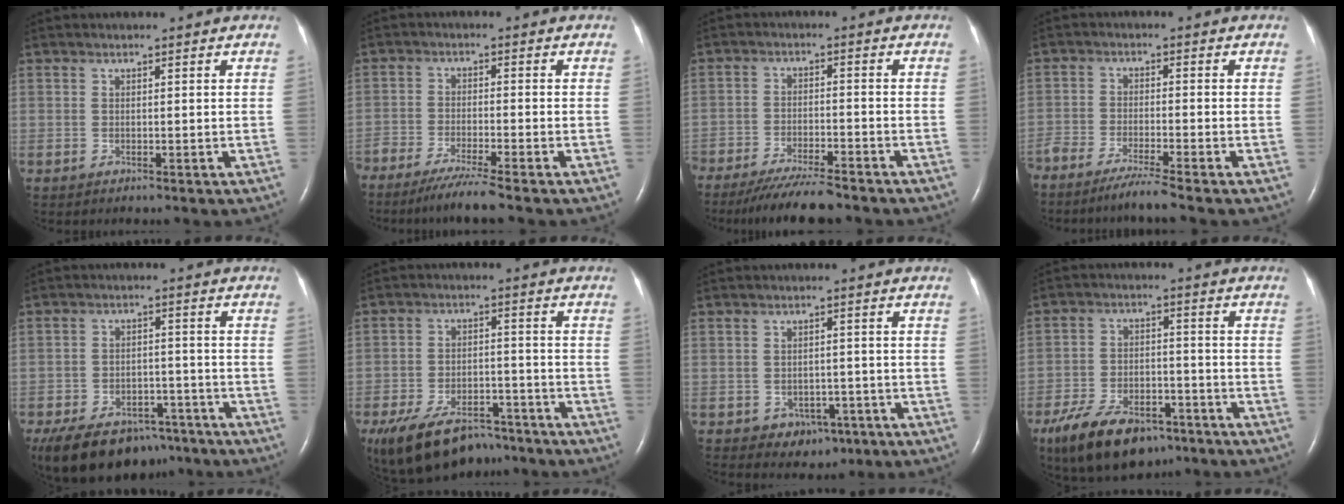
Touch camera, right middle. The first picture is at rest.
{"total": 6.2, "force": [-5.1, -0.8, 3.5], "torque": [-0.056, -0.019, -0.091]}
{"total": 9.4, "force": [-8.2, 1.0, 4.4], "torque": [-0.069, -0.023, -0.133]}
{"total": 6.3, "force": [-5.2, -1.0, 3.3], "torque": [-0.049, -0.019, -0.093]}
{"total": 16.0, "force": [-11.5, 8.5, 7.2], "torque": [-0.159, -0.007, -0.164]}
{"total": 14.4, "force": [-11.0, 6.5, 6.6], "torque": [-0.131, 0.001, -0.170]}
{"total": 4.2, "force": [-2.0, 3.3, 1.7], "torque": [-0.014, 0.010, -0.014]}
{"total": 13.1, "force": [-9.1, 6.1, 7.3], "torque": [-0.138, -0.008, -0.151]}